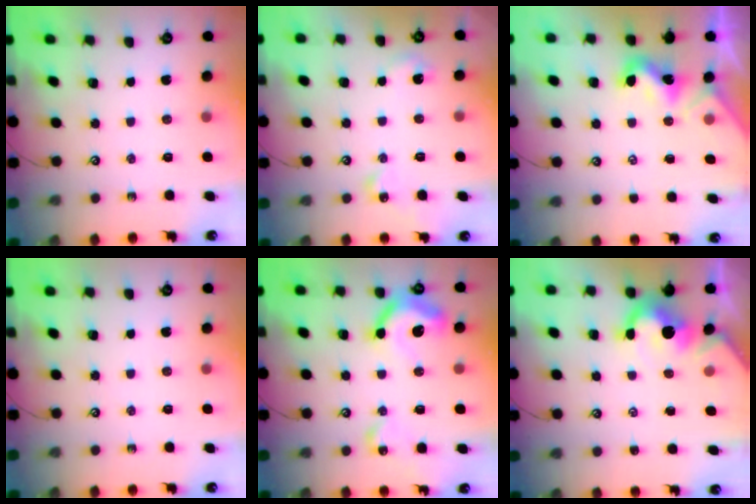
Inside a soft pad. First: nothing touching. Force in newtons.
{"total": 4.7, "press": 4.6, "slide": 0.6}
{"total": 1.8, "press": 1.8, "slide": 0.4}
{"total": 0.0}
{"total": 14.5, "press": 14.4, "slide": 1.4}
{"total": 7.3, "press": 7.2, "slide": 1.1}